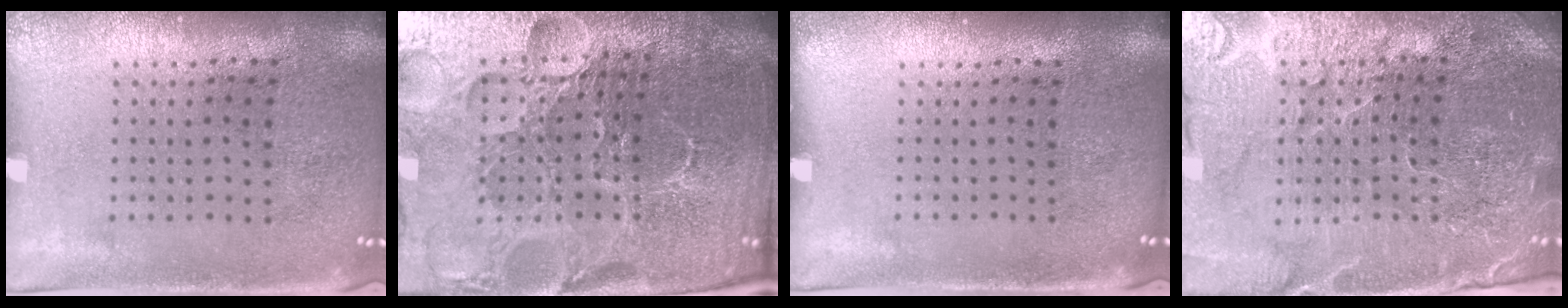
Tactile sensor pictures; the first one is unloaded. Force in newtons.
{"total": 6.6, "press": 5.9, "slide": 3.1}
{"total": 0.0}
{"total": 4.6, "press": 4.4, "slide": 1.6}